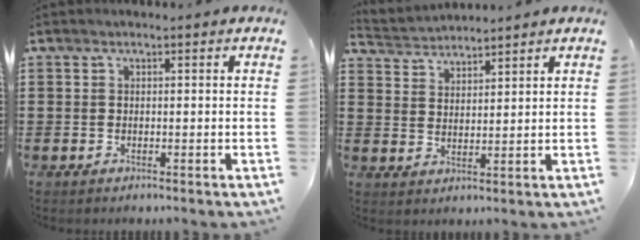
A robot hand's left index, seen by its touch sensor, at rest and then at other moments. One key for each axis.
{"total": 2.8, "fx": 2.7, "fy": 0.2, "fz": -0.5, "tx": -0.003, "ty": -0.010, "tz": 0.050}